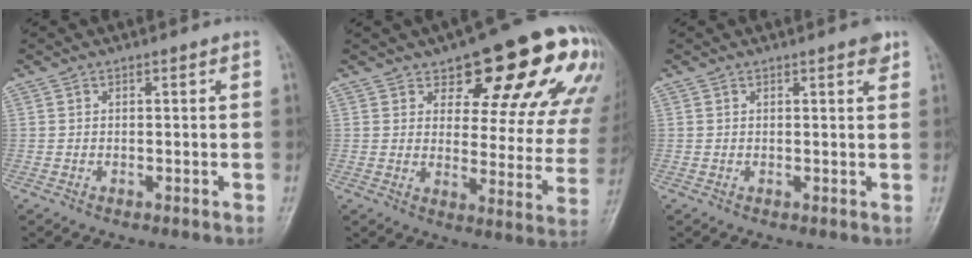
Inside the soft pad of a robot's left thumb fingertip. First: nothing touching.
{"total": 22.8, "force": [12.3, 9.3, 16.8], "torque": [-0.169, -0.041, 0.156]}
{"total": 2.0, "force": [1.3, 0.6, 1.4], "torque": [-0.014, -0.005, 0.013]}